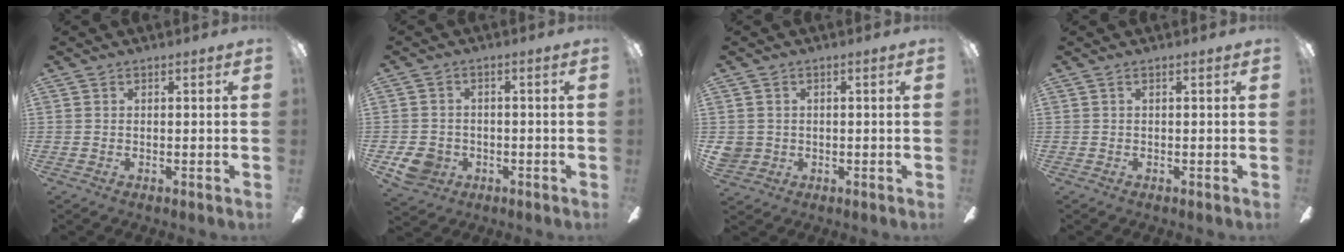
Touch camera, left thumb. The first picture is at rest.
{"total": 6.0, "force": [-2.1, 5.3, 2.0], "torque": [-0.039, 0.011, -0.041]}
{"total": 3.8, "force": [0.4, 3.8, 0.6], "torque": [-0.010, 0.007, 0.008]}
{"total": 0.0}